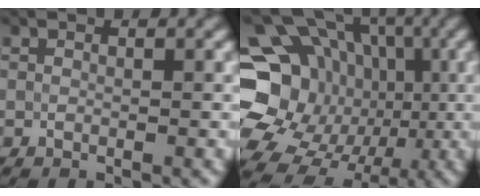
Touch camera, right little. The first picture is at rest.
{"total": 20.5, "force": [-2.1, 18.5, 8.7], "torque": [-0.168, 0.016, -0.061]}